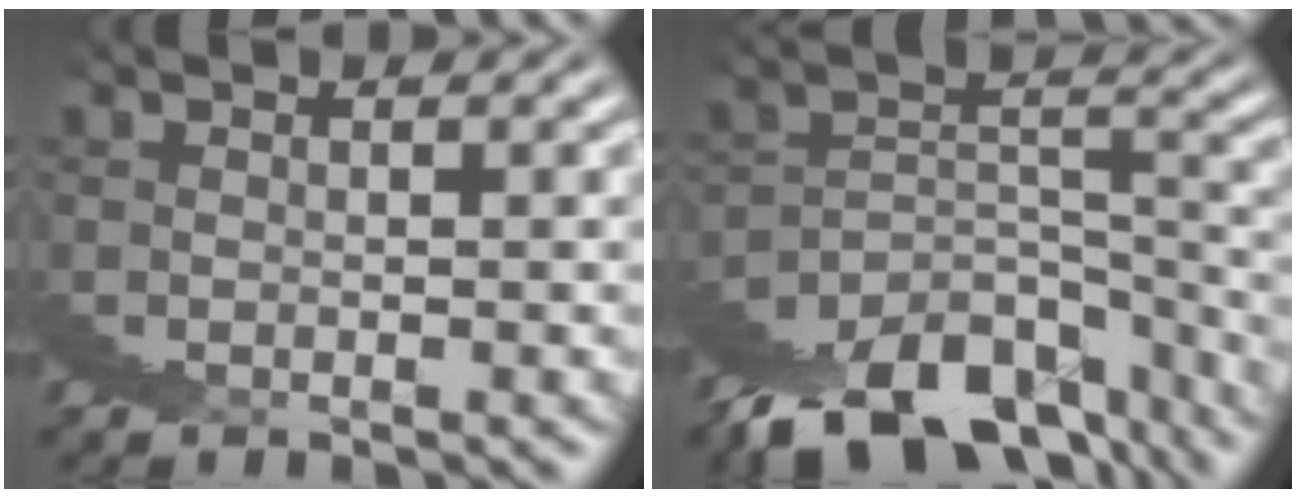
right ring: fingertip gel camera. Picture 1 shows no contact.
{"total": 9.6, "force": [-9.6, -0.3, 0.9], "torque": [0.001, -0.010, -0.145]}